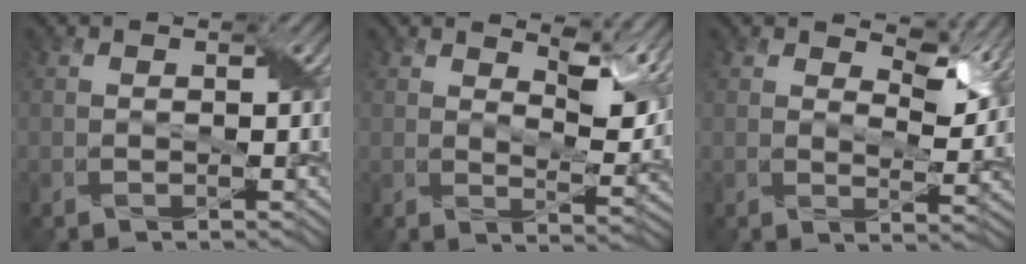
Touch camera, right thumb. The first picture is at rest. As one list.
[{"total": 7.1, "force": [4.5, 2.6, 4.8], "torque": [-0.085, -0.004, 0.073]}, {"total": 6.2, "force": [4.1, 2.7, 3.7], "torque": [-0.060, -0.004, 0.061]}]